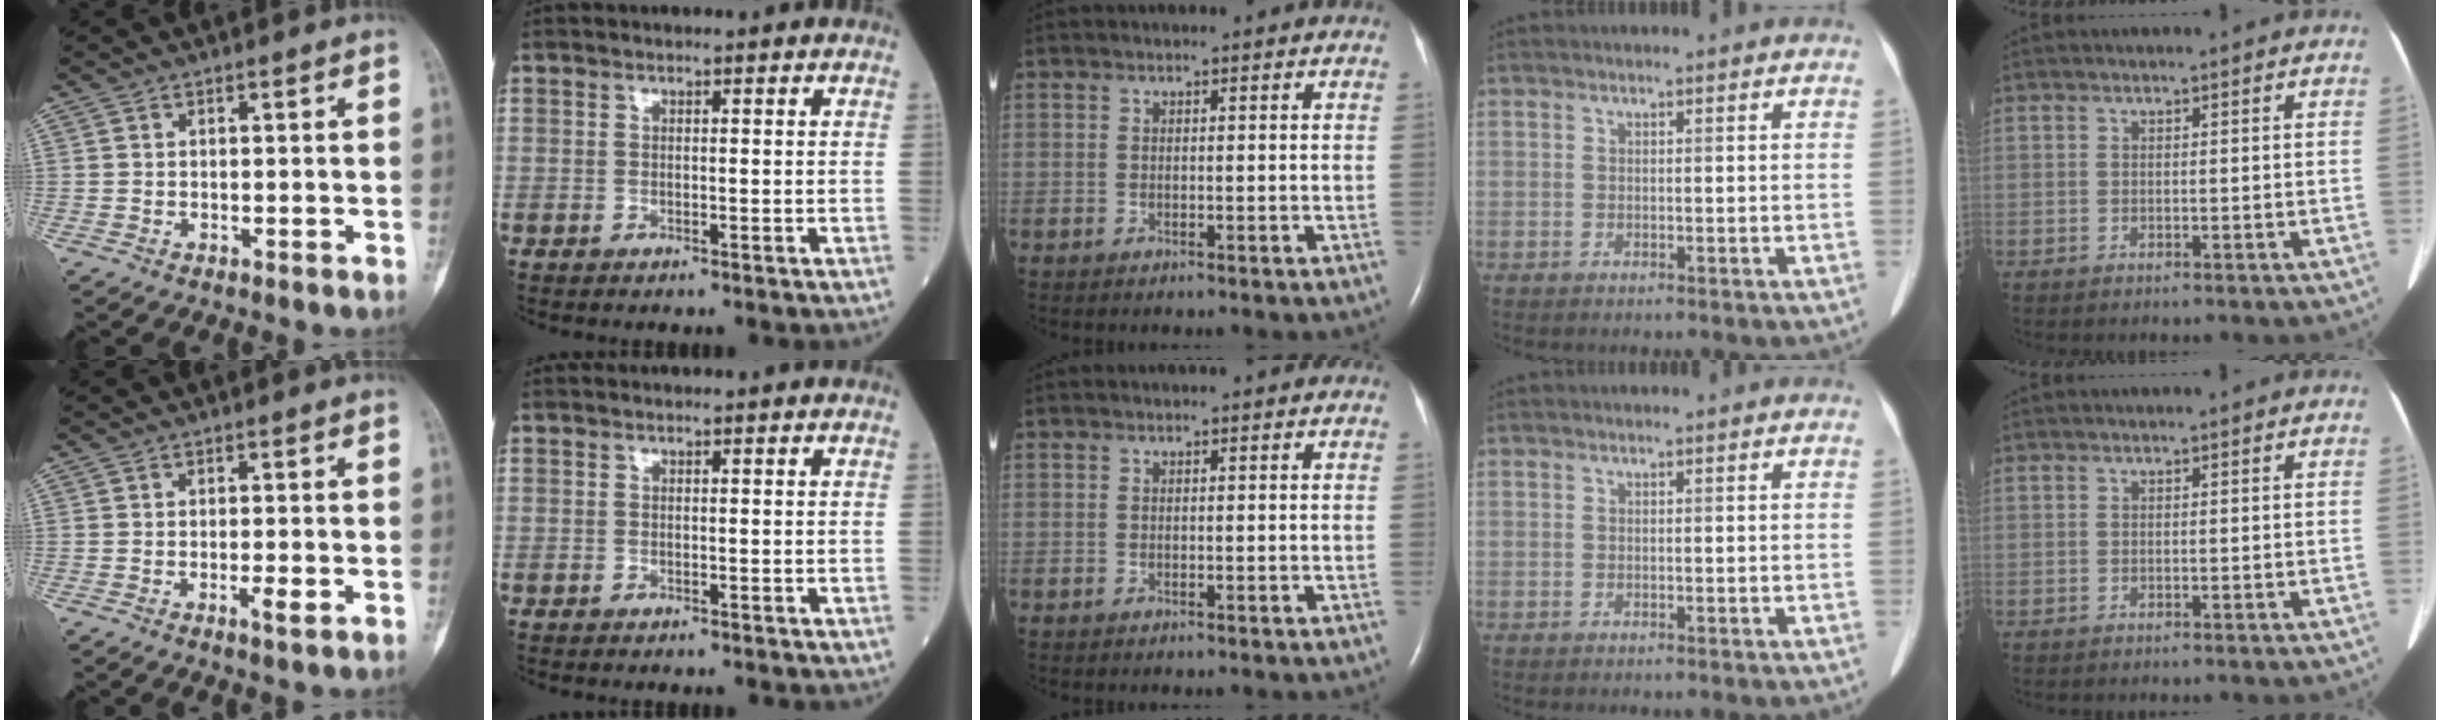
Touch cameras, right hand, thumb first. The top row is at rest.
{"thumb": {"total": 2.6, "force": [-0.9, 0.5, 2.4], "torque": [-0.042, -0.004, -0.015]}}